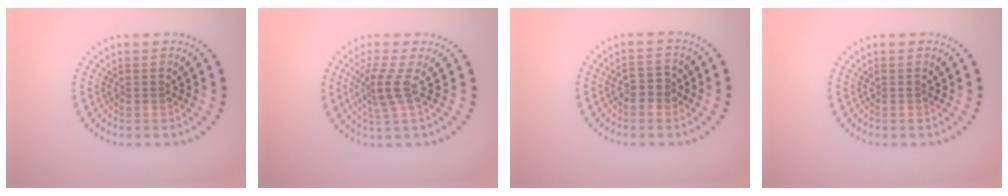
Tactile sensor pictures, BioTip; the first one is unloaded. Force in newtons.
{"total": 2.5, "press": 1.8, "slide": 1.8}
{"total": 1.5, "press": 1.4, "slide": 0.5}
{"total": 0.0}